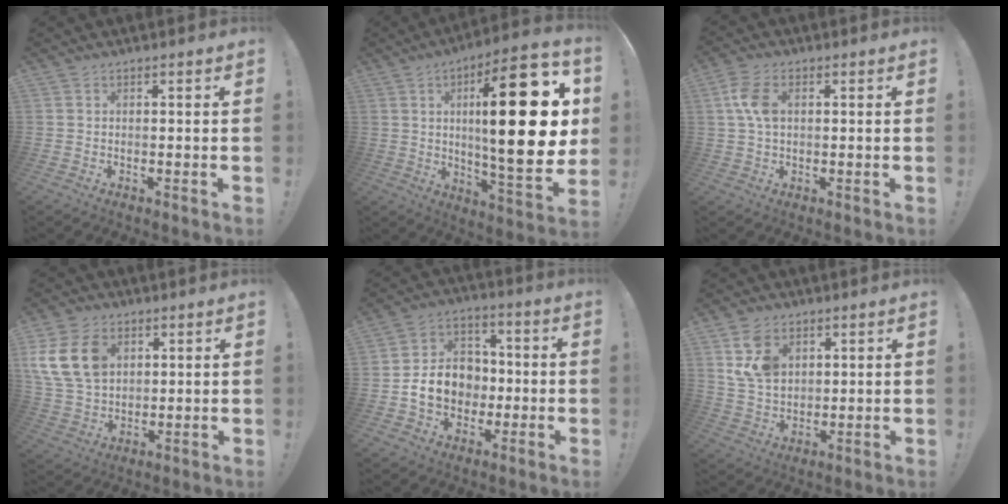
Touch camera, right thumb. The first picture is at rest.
{"total": 28.3, "force": [4.6, 7.4, 26.9], "torque": [-0.416, -0.020, 0.066]}
{"total": 7.1, "force": [1.1, 4.5, 5.4], "torque": [-0.113, 0.002, 0.019]}
{"total": 16.1, "force": [5.6, 11.6, 9.6], "torque": [-0.186, -0.017, 0.109]}
{"total": 12.9, "force": [-2.5, 11.0, 6.3], "torque": [-0.107, 0.025, -0.038]}
{"total": 10.4, "force": [4.7, 7.3, 5.7], "torque": [-0.102, -0.011, 0.093]}